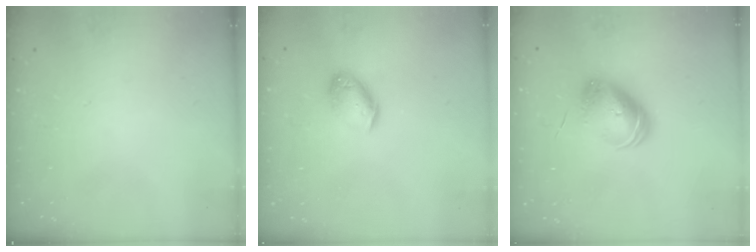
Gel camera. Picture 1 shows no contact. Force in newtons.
{"total": 9.6, "press": 9.5, "slide": 1.4}
{"total": 9.4, "press": 9.4, "slide": 0.5}